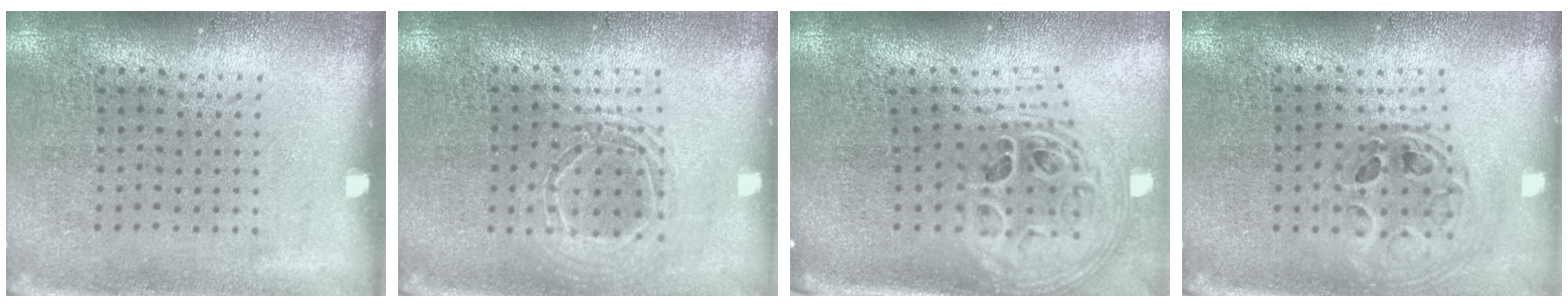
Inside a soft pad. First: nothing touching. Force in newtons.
{"total": 1.7, "press": 1.5, "slide": 0.9}
{"total": 2.9, "press": 2.0, "slide": 2.0}
{"total": 0.8, "press": 0.8, "slide": 0.1}